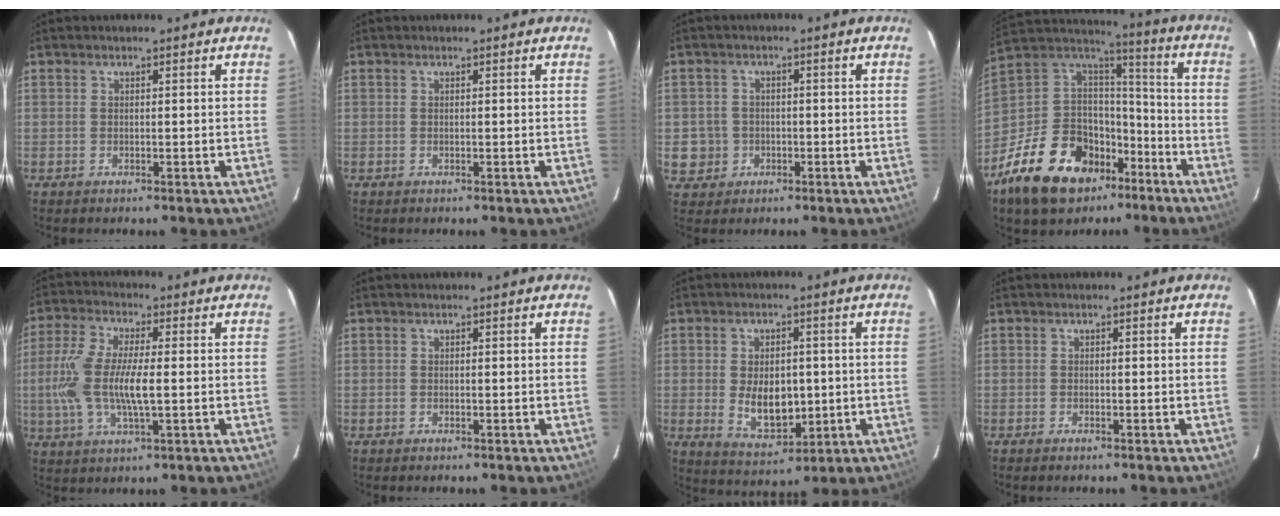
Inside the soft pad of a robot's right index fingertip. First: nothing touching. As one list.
[{"total": 0.0}, {"total": 5.5, "force": [-1.1, 5.4, 0.6], "torque": [-0.025, 0.022, -0.007]}, {"total": 24.2, "force": [-13.9, 15.1, 12.9], "torque": [-0.286, 0.026, -0.222]}, {"total": 11.9, "force": [-0.9, 3.8, 11.2], "torque": [-0.238, 0.000, -0.020]}, {"total": 0.0}, {"total": 9.1, "force": [-0.7, 5.7, 7.1], "torque": [-0.133, -0.009, 0.004]}, {"total": 0.7, "force": [-0.6, 0.2, 0.2], "torque": [-0.006, -0.002, -0.012]}]